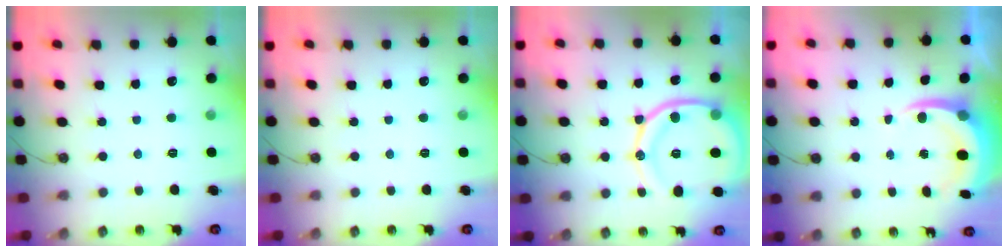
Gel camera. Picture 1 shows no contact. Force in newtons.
{"total": 0.0}
{"total": 19.1, "press": 19.0, "slide": 2.2}
{"total": 7.2, "press": 7.0, "slide": 1.4}